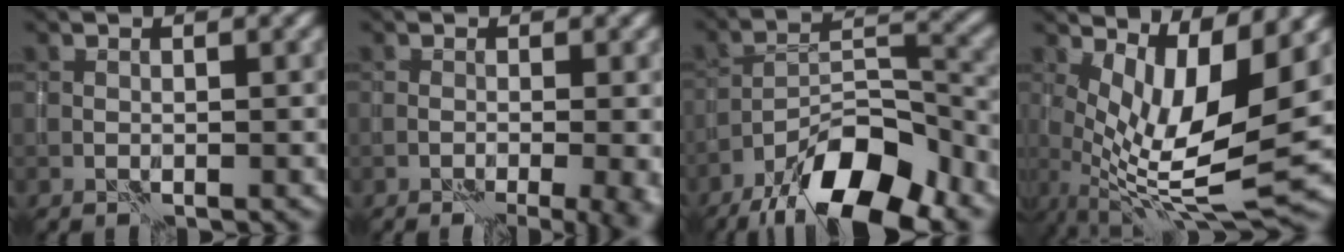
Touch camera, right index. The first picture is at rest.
{"total": 5.4, "force": [-2.1, 1.9, 4.6], "torque": [-0.037, 0.001, -0.024]}
{"total": 11.6, "force": [-8.1, 3.6, 7.4], "torque": [-0.117, 0.015, -0.146]}
{"total": 8.6, "force": [1.9, 2.1, 8.1], "torque": [-0.151, -0.007, 0.039]}